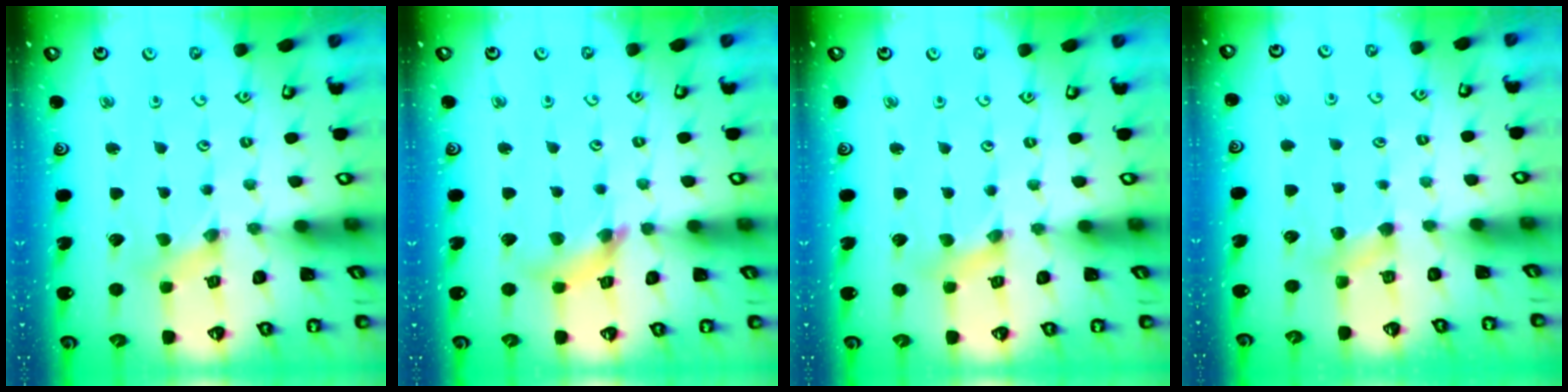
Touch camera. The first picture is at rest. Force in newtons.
{"total": 8.1, "press": 8.0, "slide": 1.0}
{"total": 1.8, "press": 1.8, "slide": 0.3}
{"total": 3.8, "press": 3.7, "slide": 0.7}